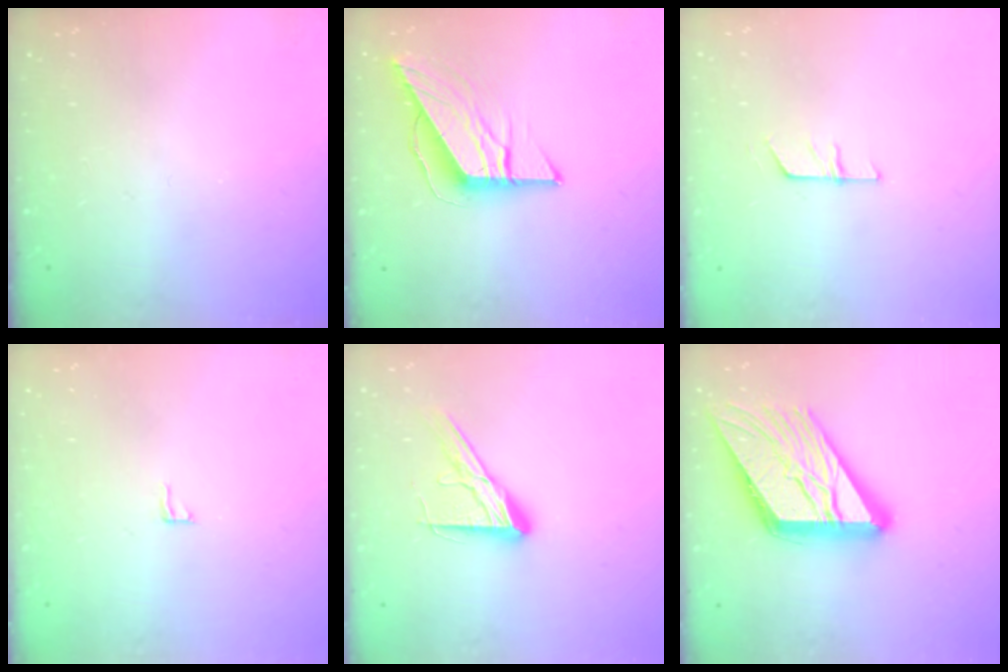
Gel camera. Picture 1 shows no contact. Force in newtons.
{"total": 9.8, "press": 9.8, "slide": 0.5}
{"total": 5.4, "press": 5.4, "slide": 0.4}
{"total": 3.1, "press": 3.1, "slide": 0.2}
{"total": 12.3, "press": 12.3, "slide": 1.0}
{"total": 21.6, "press": 21.4, "slide": 2.5}